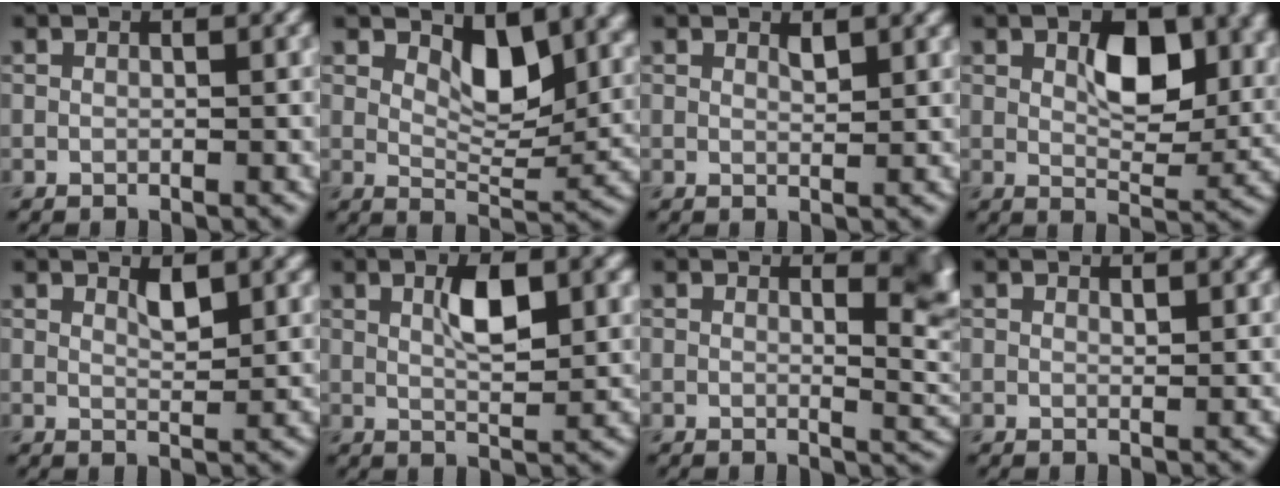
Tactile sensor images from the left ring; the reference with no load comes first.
{"total": 5.8, "force": [2.8, 3.0, 4.2], "torque": [-0.068, -0.016, 0.041]}
{"total": 0.9, "force": [0.7, 0.2, 0.5], "torque": [-0.011, -0.003, 0.013]}
{"total": 7.1, "force": [2.1, 3.9, 5.6], "torque": [-0.081, -0.007, 0.036]}
{"total": 1.8, "force": [1.1, 0.5, 1.3], "torque": [-0.023, -0.003, 0.020]}
{"total": 4.3, "force": [1.3, 1.4, 3.9], "torque": [-0.072, 0.003, 0.022]}
{"total": 4.4, "force": [1.7, 1.8, 3.7], "torque": [-0.023, -0.006, 0.025]}
{"total": 1.0, "force": [0.9, 0.2, 0.4], "torque": [-0.005, -0.001, 0.015]}